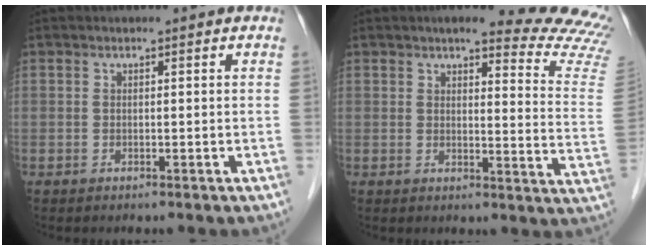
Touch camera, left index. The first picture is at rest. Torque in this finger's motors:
{"motor_torque": [0.11, -0.18, 0.14, 0.01]}